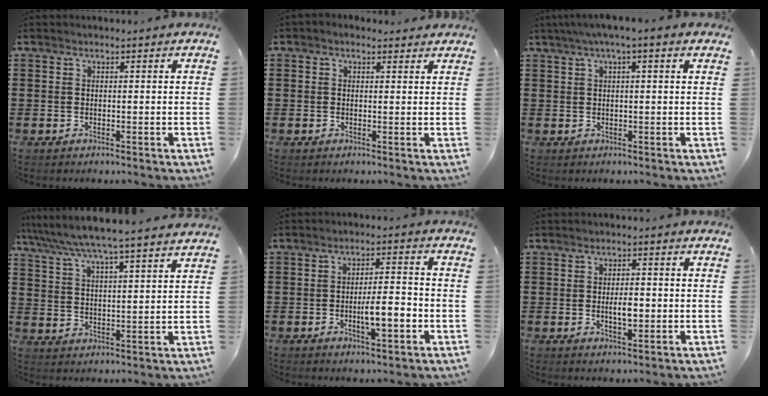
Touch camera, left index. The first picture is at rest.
{"total": 1.3, "force": [0.7, 1.1, 0.2], "torque": [-0.009, 0.006, 0.013]}
{"total": 2.2, "force": [0.6, 0.5, 2.1], "torque": [-0.039, 0.004, 0.009]}
{"total": 6.1, "force": [5.7, -0.2, 2.1], "torque": [-0.066, -0.034, 0.095]}
{"total": 5.9, "force": [-1.8, 1.7, 5.3], "torque": [-0.083, 0.004, -0.036]}
{"total": 3.5, "force": [-0.4, 1.2, 3.2], "torque": [-0.060, 0.003, -0.008]}